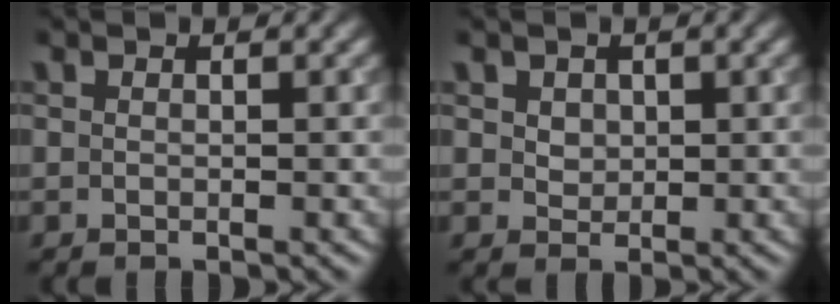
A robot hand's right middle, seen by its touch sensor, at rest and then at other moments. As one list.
[{"total": 1.7, "force": [0.7, 1.4, 0.8], "torque": [-0.013, 0.003, 0.015]}]